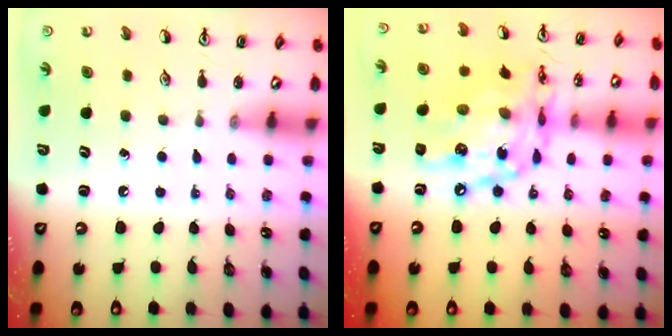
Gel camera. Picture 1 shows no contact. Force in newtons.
{"total": 19.3, "press": 19.2, "slide": 1.5}